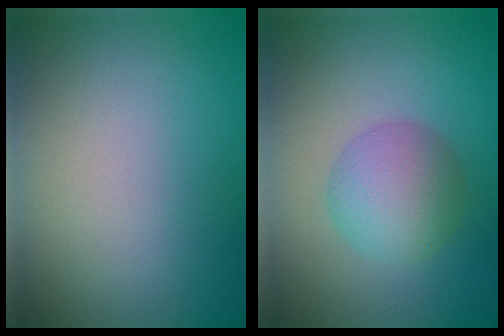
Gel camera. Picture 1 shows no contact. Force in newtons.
{"total": 4.4, "press": 4.4, "slide": 0.1}